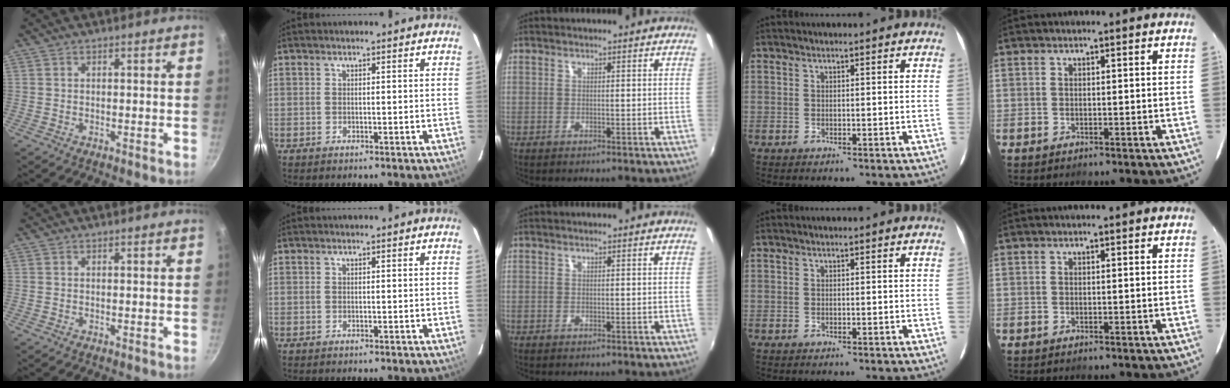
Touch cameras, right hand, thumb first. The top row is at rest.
{}